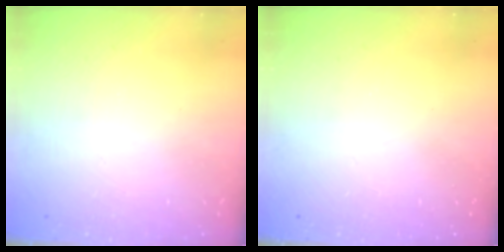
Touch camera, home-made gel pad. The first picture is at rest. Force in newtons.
{"total": 0.0}